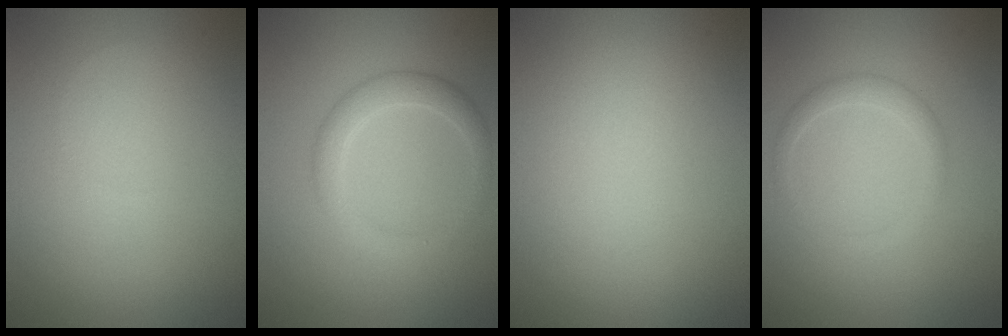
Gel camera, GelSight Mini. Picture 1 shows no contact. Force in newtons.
{"total": 2.7, "press": 2.7, "slide": 0.1}
{"total": 0.0}
{"total": 1.6, "press": 1.6, "slide": 0.0}